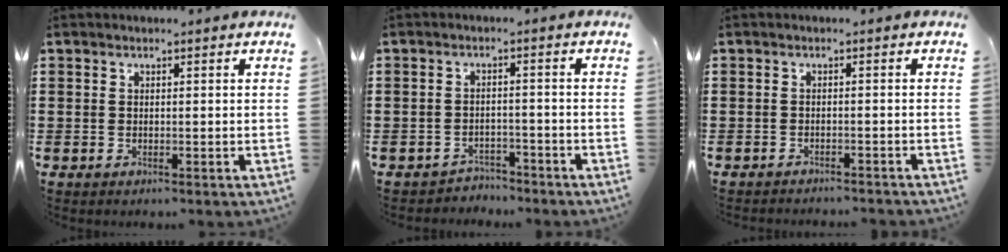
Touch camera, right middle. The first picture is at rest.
{"total": 2.6, "force": [-2.5, 0.5, -0.2], "torque": [-0.006, 0.000, -0.055]}
{"total": 1.2, "force": [-1.2, -0.1, 0.2], "torque": [-0.004, 0.001, -0.024]}